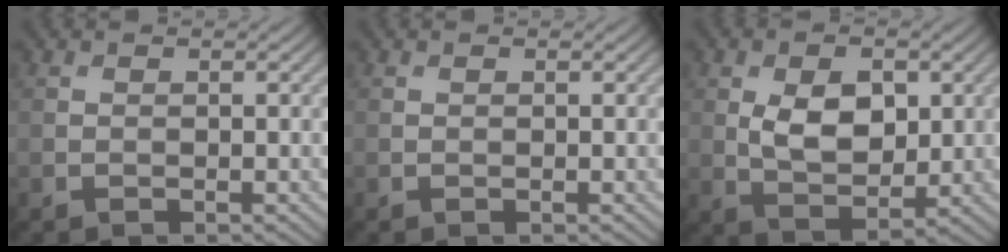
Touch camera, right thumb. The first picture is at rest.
{"total": 0.0}
{"total": 6.8, "force": [1.1, 4.2, 5.3], "torque": [-0.099, -0.004, 0.022]}